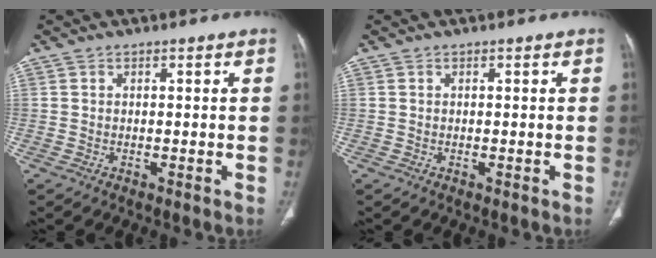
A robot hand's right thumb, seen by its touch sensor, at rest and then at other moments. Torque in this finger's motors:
{"motor_torque": [0.00, 0.00, -0.01, -0.01, 0.03]}